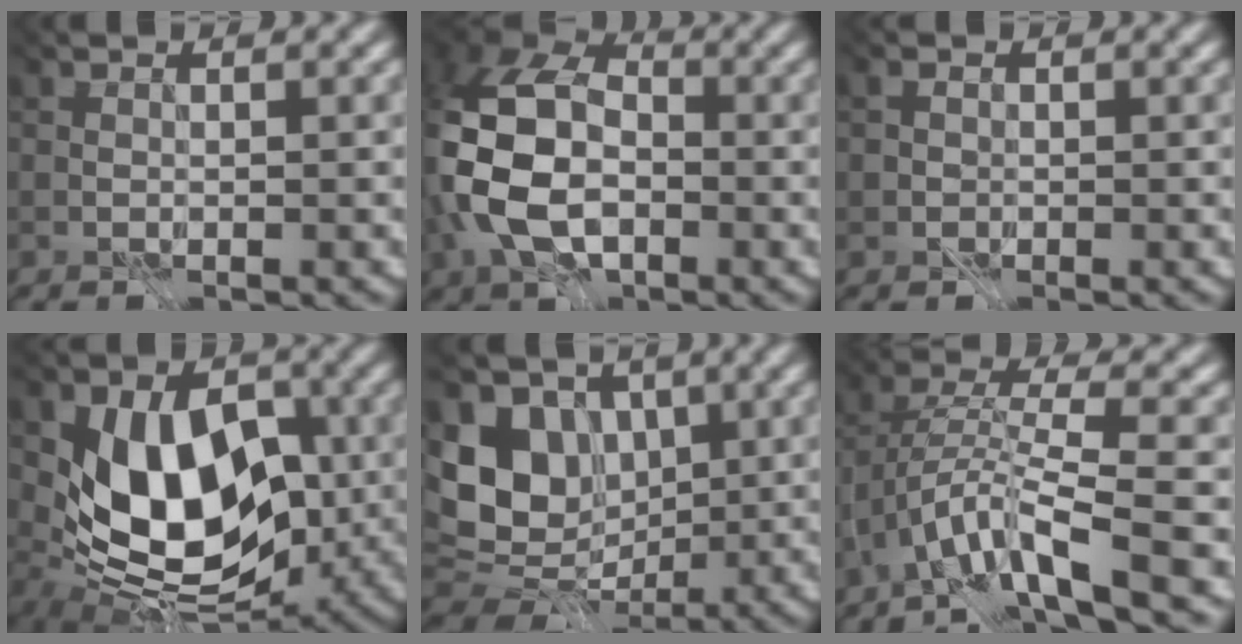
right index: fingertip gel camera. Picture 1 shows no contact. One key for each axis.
{"total": 10.2, "fx": -3.5, "fy": 5.9, "fz": 7.5, "tx": -0.179, "ty": -0.017, "tz": -0.055}
{"total": 0.9, "fx": -0.5, "fy": 0.8, "fz": 0.1, "tx": -0.016, "ty": -0.001, "tz": 0.002}
{"total": 8.0, "fx": -2.3, "fy": 4.7, "fz": 6.0, "tx": -0.112, "ty": -0.028, "tz": -0.015}
{"total": 6.7, "fx": -0.3, "fy": 5.2, "fz": 4.1, "tx": -0.089, "ty": -0.022, "tz": 0.015}
{"total": 7.1, "fx": -5.8, "fy": -0.6, "fz": 4.2, "tx": -0.078, "ty": -0.005, "tz": -0.092}